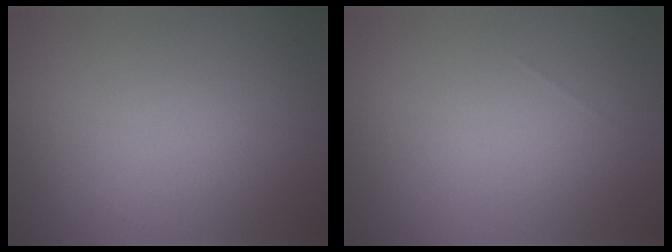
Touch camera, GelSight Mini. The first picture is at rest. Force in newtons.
{"total": 0.0}